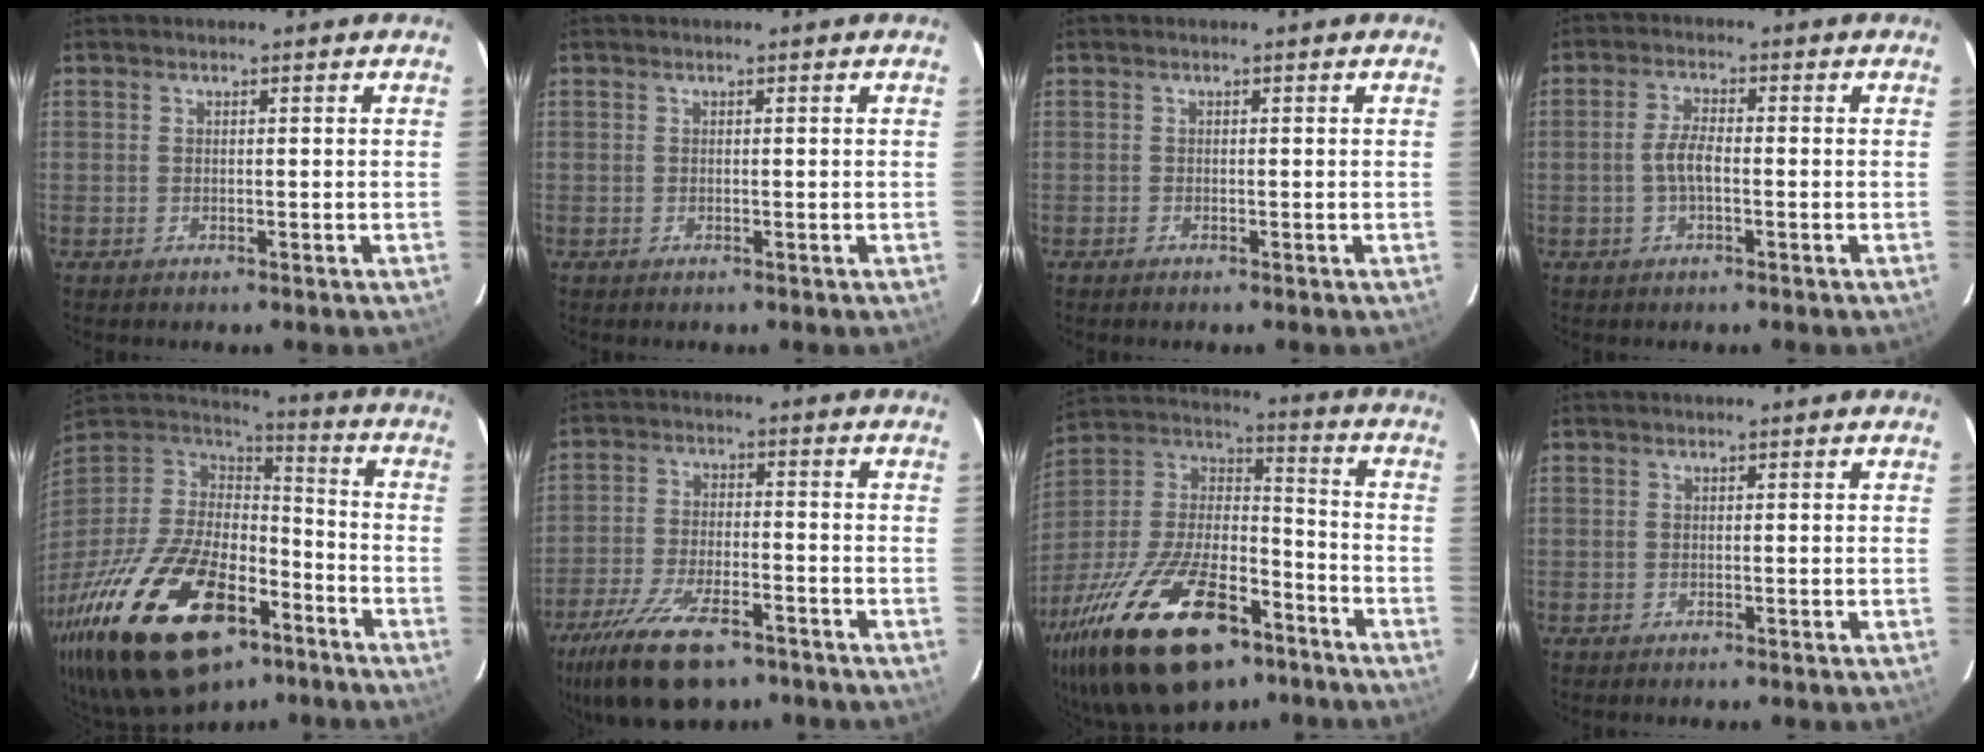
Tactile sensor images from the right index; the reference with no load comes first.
{"total": 0.0}
{"total": 0.0}
{"total": 3.7, "force": [-0.9, 1.2, 3.4], "torque": [-0.073, 0.006, -0.017]}
{"total": 35.3, "force": [-19.8, 17.6, 23.3], "torque": [-0.489, -0.037, -0.312]}
{"total": 16.5, "force": [-11.3, 6.5, 10.1], "torque": [-0.223, -0.036, -0.196]}
{"total": 31.9, "force": [-18.5, 14.5, 21.5], "torque": [-0.433, -0.021, -0.299]}
{"total": 0.0}